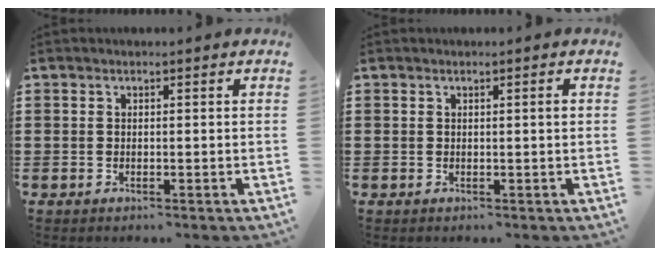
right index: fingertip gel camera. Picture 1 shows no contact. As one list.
[{"total": 0.7, "force": [0.1, 0.0, 0.7], "torque": [-0.011, 0.000, 0.002]}]